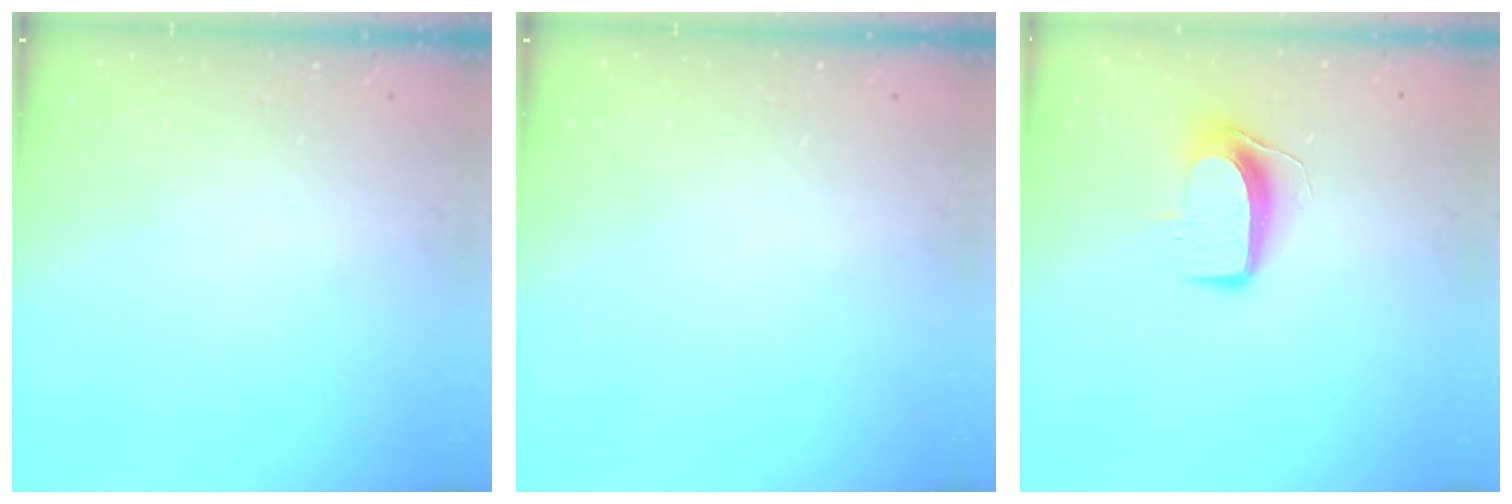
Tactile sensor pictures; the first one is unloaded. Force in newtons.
{"total": 0.0}
{"total": 8.8, "press": 8.7, "slide": 0.6}